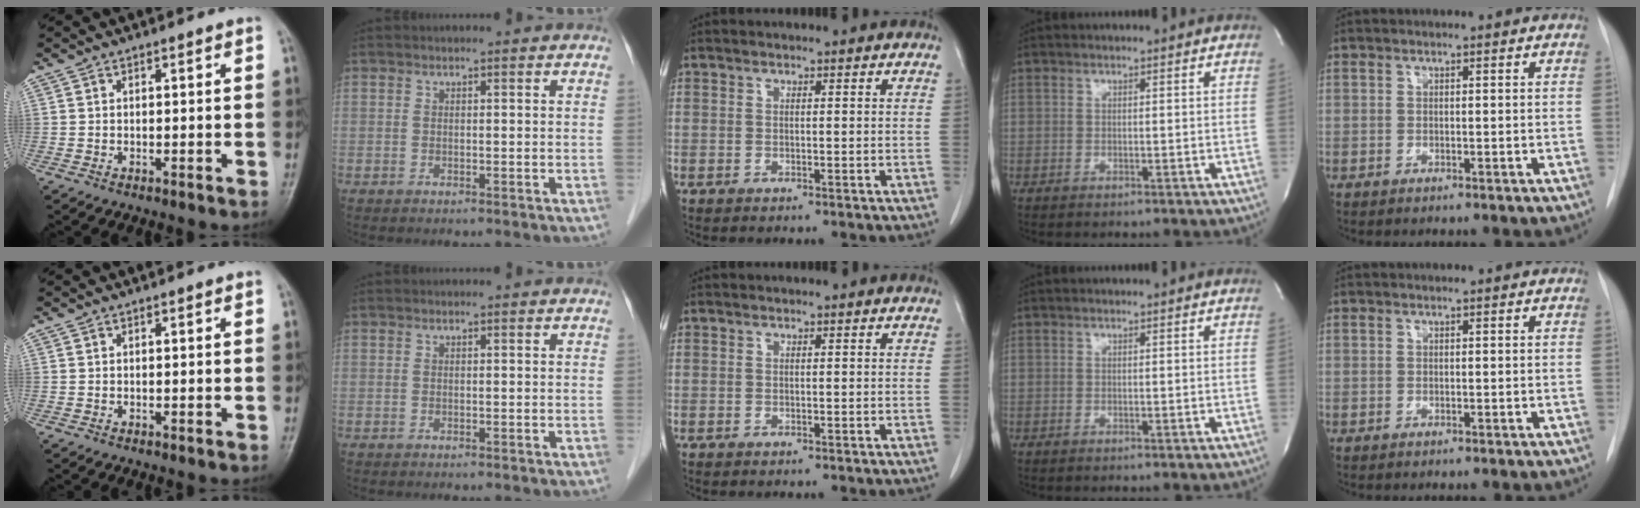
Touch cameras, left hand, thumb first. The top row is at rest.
{}